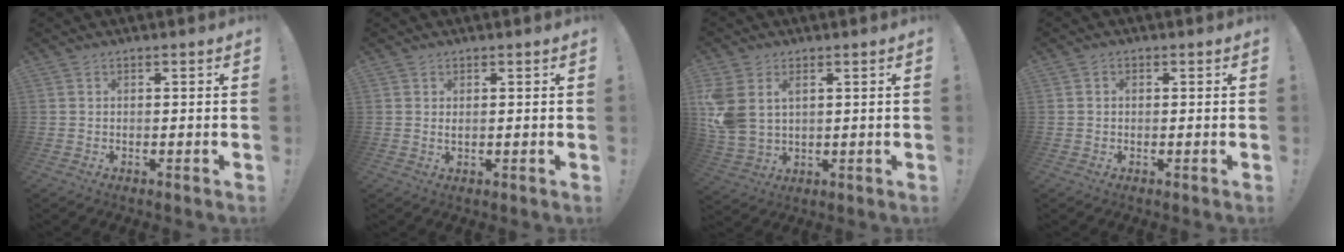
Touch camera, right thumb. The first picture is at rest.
{"total": 1.0, "force": [0.6, 0.4, 0.7], "torque": [-0.007, -0.002, 0.008]}
{"total": 8.3, "force": [3.6, 5.7, 4.9], "torque": [-0.096, -0.018, 0.069]}
{"total": 0.9, "force": [-0.1, 0.8, 0.4], "torque": [-0.006, 0.004, -0.002]}